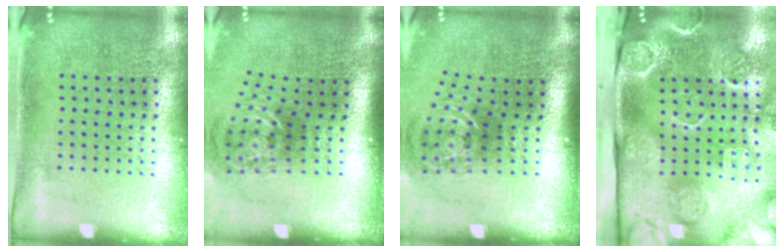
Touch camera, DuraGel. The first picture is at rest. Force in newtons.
{"total": 1.9, "press": 1.2, "slide": 1.5}
{"total": 1.9, "press": 1.2, "slide": 1.5}
{"total": 4.6, "press": 3.3, "slide": 3.2}